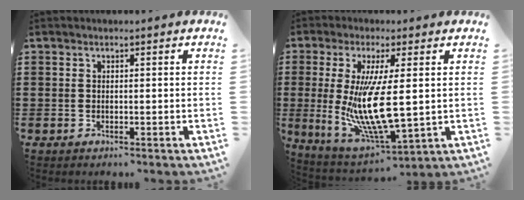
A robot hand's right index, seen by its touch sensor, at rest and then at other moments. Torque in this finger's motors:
{"motor_torque": [1.46, 0.67, 1.05, 0.21]}